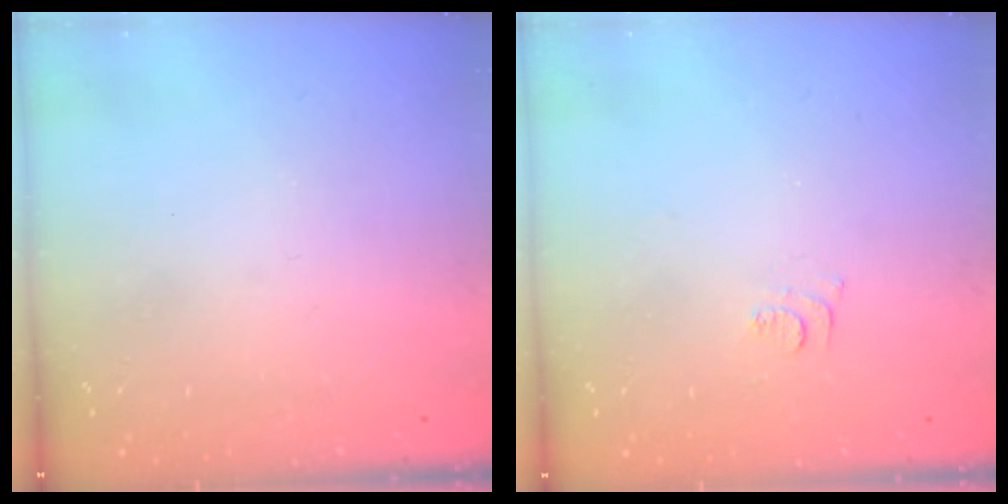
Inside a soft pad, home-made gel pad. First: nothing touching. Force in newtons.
{"total": 4.5, "press": 4.5, "slide": 0.7}